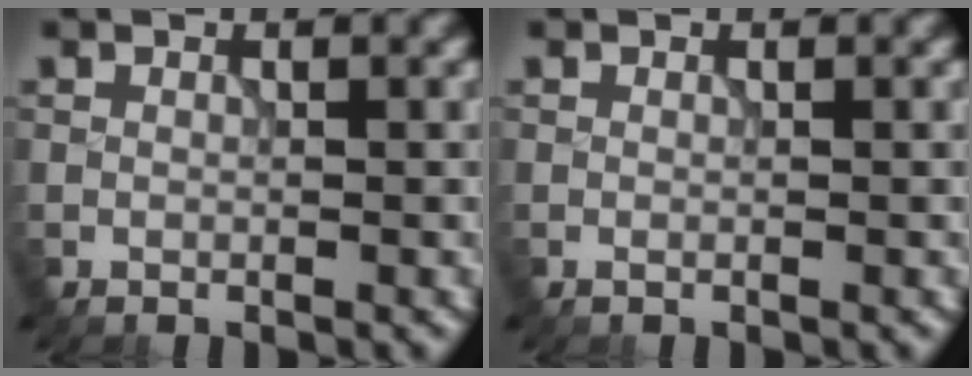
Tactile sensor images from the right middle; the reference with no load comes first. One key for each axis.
{"total": 0.0}